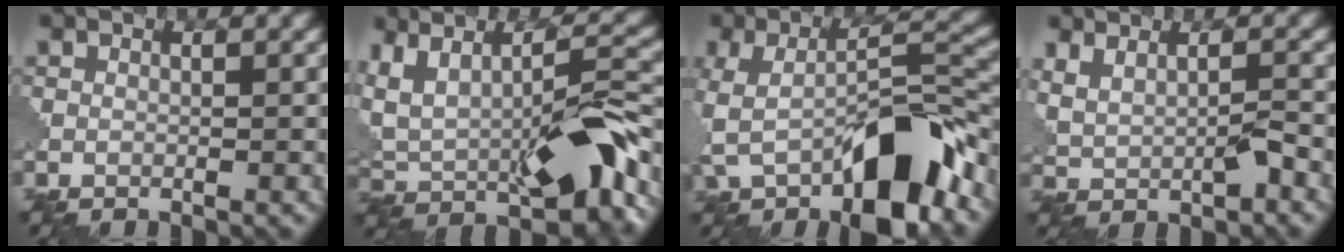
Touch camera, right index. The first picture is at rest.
{"total": 11.7, "force": [0.3, 5.2, 10.5], "torque": [-0.188, -0.014, 0.019]}
{"total": 10.4, "force": [-4.1, 4.2, 8.6], "torque": [-0.148, 0.005, -0.073]}
{"total": 2.7, "force": [0.8, 1.2, 2.4], "torque": [-0.056, -0.005, 0.020]}